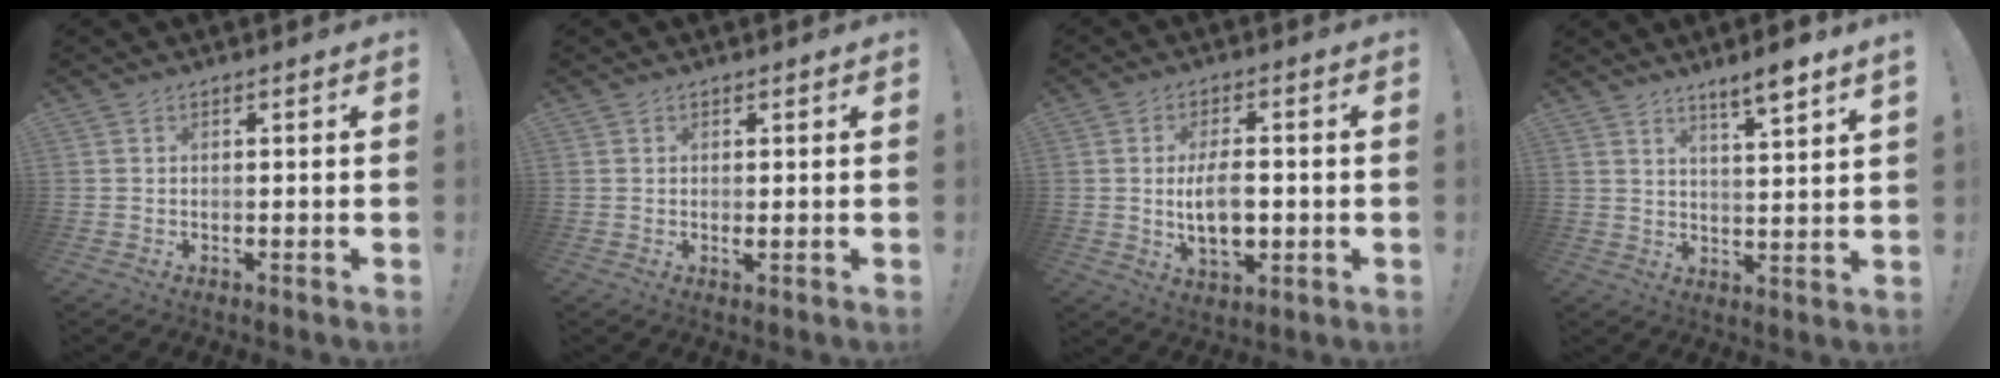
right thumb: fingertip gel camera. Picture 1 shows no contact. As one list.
[{"total": 0.8, "force": [0.3, 0.1, 0.7], "torque": [-0.006, -0.006, 0.004]}, {"total": 10.5, "force": [-1.0, 5.6, 8.8], "torque": [-0.150, -0.004, -0.018]}, {"total": 6.3, "force": [4.7, -0.4, 4.3], "torque": [-0.063, -0.032, 0.075]}]